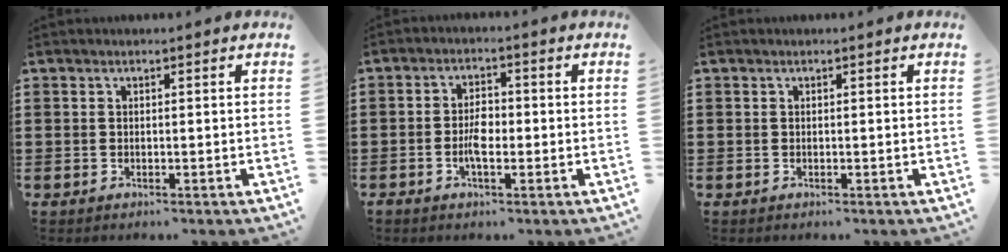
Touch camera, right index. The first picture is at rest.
{"total": 3.7, "force": [-0.9, 1.7, 3.2], "torque": [-0.073, 0.000, -0.022]}
{"total": 0.0}